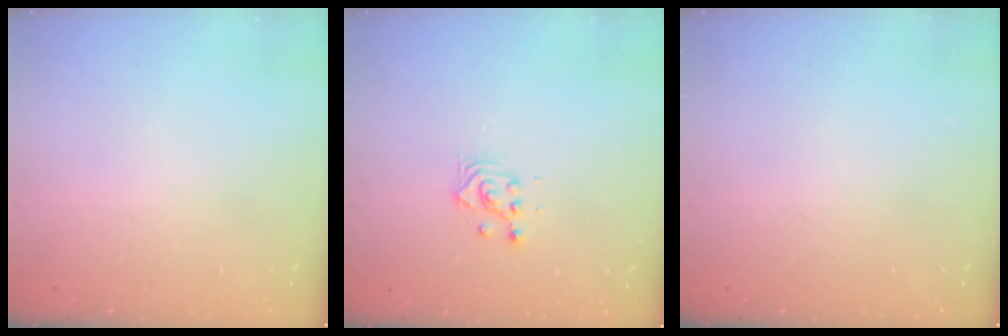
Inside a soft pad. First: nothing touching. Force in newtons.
{"total": 2.8, "press": 2.8, "slide": 0.2}
{"total": 0.0}